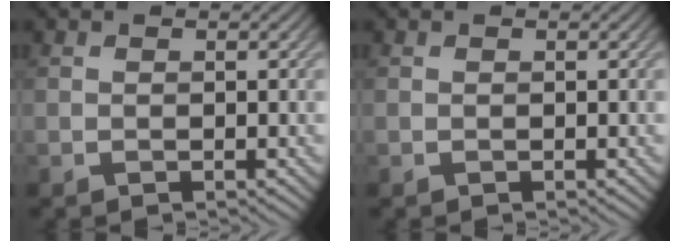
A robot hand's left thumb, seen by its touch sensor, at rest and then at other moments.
{"total": 0.0}